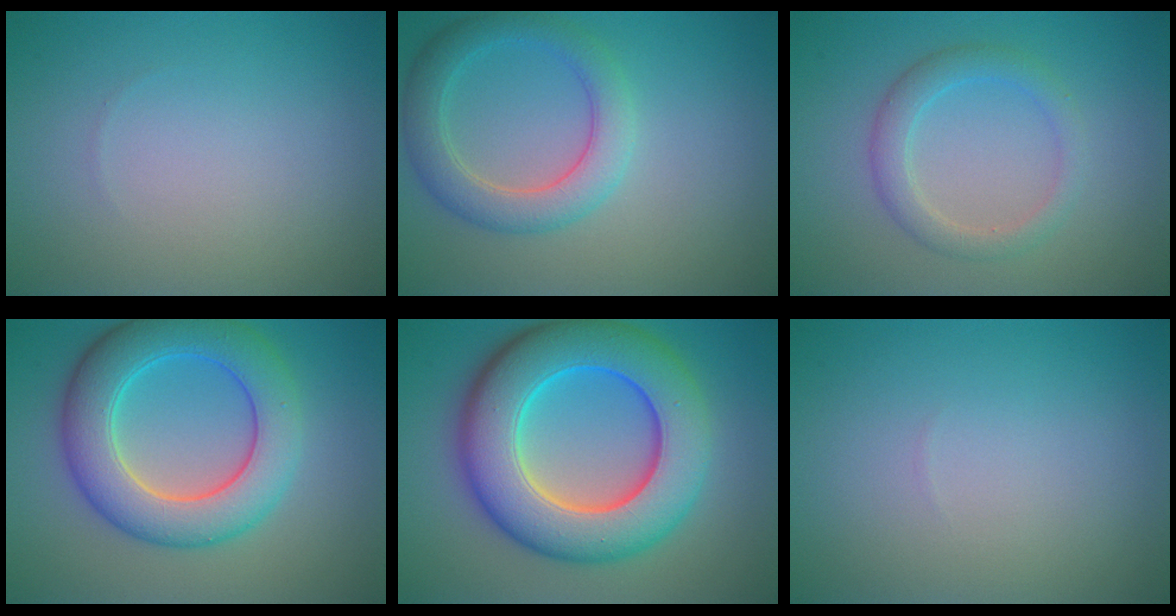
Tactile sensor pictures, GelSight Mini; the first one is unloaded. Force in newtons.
{"total": 4.3, "press": 4.3, "slide": 0.2}
{"total": 2.7, "press": 2.7, "slide": 0.2}
{"total": 8.1, "press": 8.1, "slide": 0.2}
{"total": 11.8, "press": 11.8, "slide": 0.2}
{"total": 0.0}